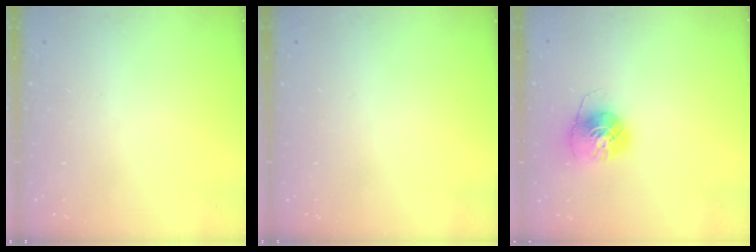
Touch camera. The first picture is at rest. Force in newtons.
{"total": 0.0}
{"total": 8.1, "press": 8.1, "slide": 0.5}